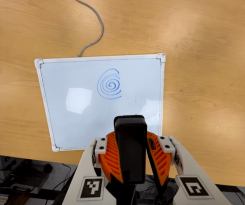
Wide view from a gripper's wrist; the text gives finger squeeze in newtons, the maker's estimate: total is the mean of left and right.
{"total": 12.1, "left": 10.7, "right": 13.5}